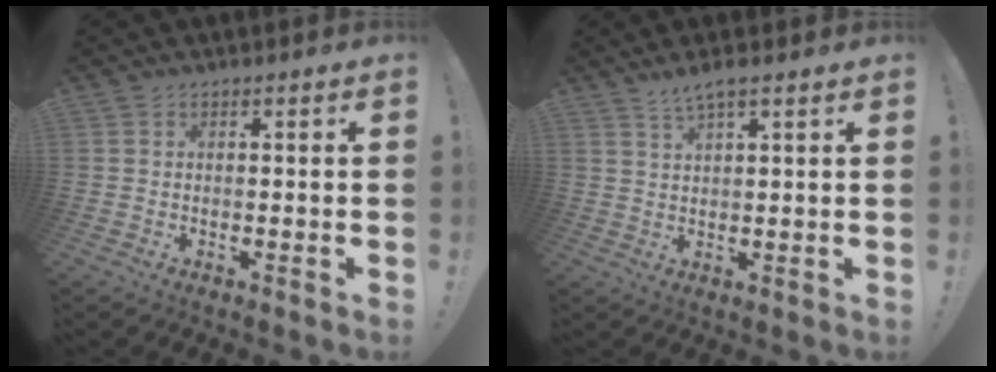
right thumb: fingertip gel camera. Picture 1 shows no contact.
{"total": 3.8, "force": [3.0, 0.2, 2.3], "torque": [-0.044, -0.015, 0.052]}